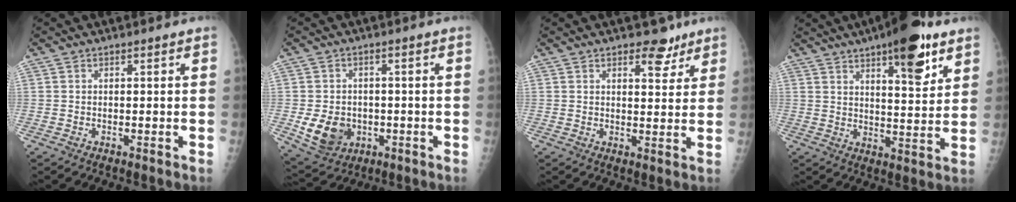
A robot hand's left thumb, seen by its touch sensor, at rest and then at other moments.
{"total": 8.8, "force": [-1.8, 7.2, 4.8], "torque": [-0.065, 0.002, -0.013]}
{"total": 5.4, "force": [3.7, 2.8, 2.8], "torque": [-0.014, -0.020, 0.050]}
{"total": 14.2, "force": [8.3, 4.4, 10.7], "torque": [-0.124, -0.040, 0.118]}